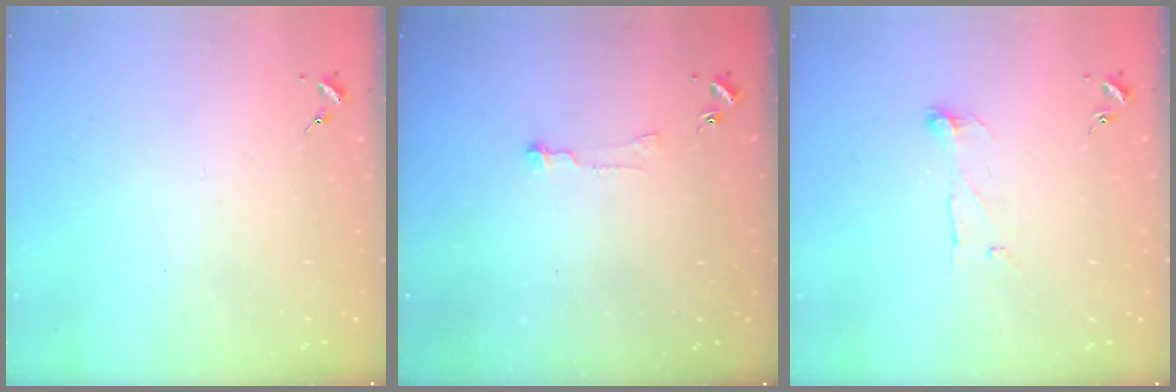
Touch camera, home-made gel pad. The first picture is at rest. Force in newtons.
{"total": 4.7, "press": 4.7, "slide": 0.3}
{"total": 6.6, "press": 6.6, "slide": 0.3}